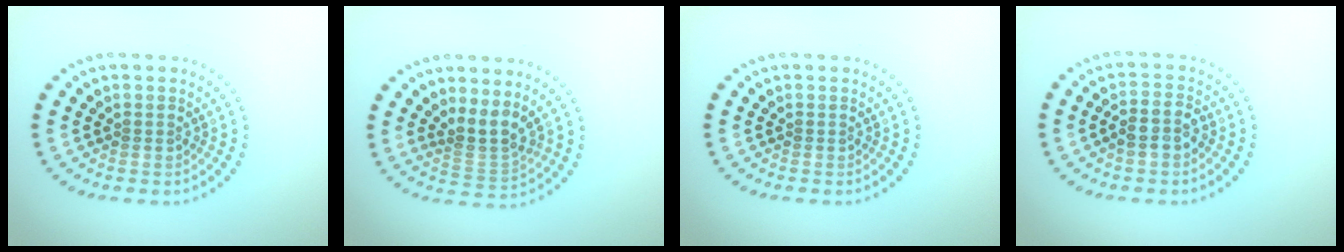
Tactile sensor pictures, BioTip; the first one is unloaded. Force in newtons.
{"total": 3.0, "press": 2.1, "slide": 2.0}
{"total": 0.0}
{"total": 2.2, "press": 2.1, "slide": 0.7}